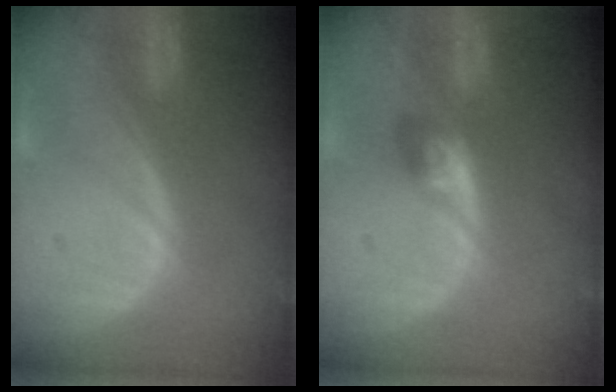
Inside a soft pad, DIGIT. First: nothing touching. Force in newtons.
{"total": 2.9, "press": 2.7, "slide": 1.2}